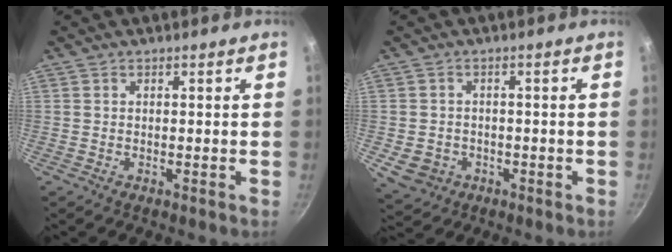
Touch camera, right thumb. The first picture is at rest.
{"total": 5.6, "force": [-1.6, 4.7, 2.7], "torque": [-0.038, 0.013, -0.015]}